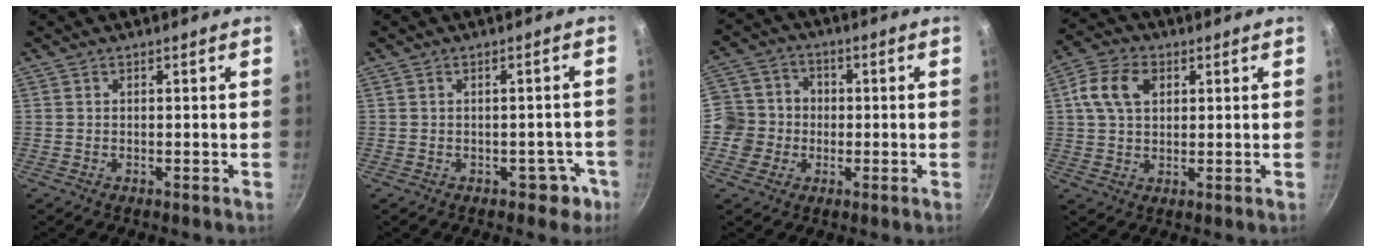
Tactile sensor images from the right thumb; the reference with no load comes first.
{"total": 3.6, "force": [-1.9, 2.5, 1.7], "torque": [0.001, 0.021, -0.021]}
{"total": 9.1, "force": [-1.3, 8.8, 1.8], "torque": [-0.005, 0.027, -0.028]}
{"total": 8.9, "force": [2.6, 5.9, 6.0], "torque": [-0.112, 0.009, 0.045]}